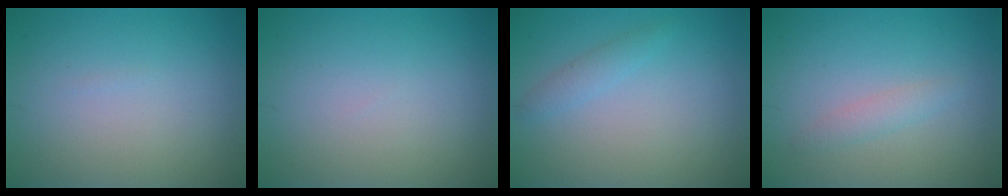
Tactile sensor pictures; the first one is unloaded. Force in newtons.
{"total": 0.0}
{"total": 1.3, "press": 1.3, "slide": 0.0}
{"total": 1.3, "press": 1.3, "slide": 0.0}